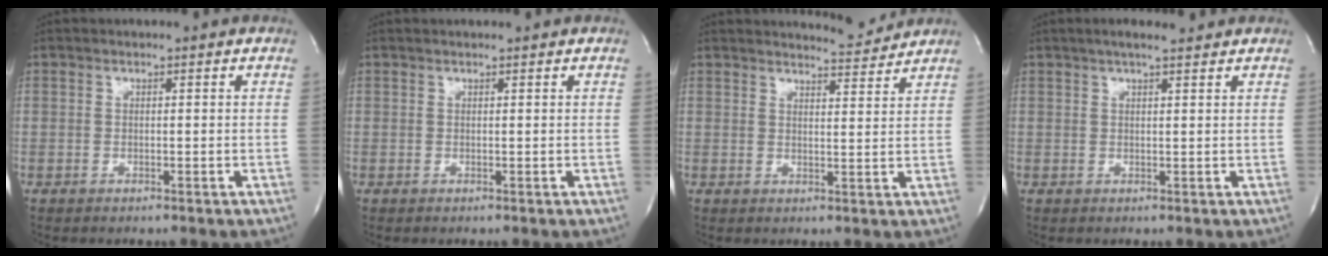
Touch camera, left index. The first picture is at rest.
{"total": 1.2, "force": [1.1, 0.1, 0.4], "torque": [-0.007, 0.012, 0.017]}
{"total": 4.3, "force": [4.2, -0.3, -0.3], "torque": [-0.005, -0.016, 0.055]}
{"total": 4.0, "force": [3.3, 0.5, 2.3], "torque": [-0.038, 0.017, 0.052]}